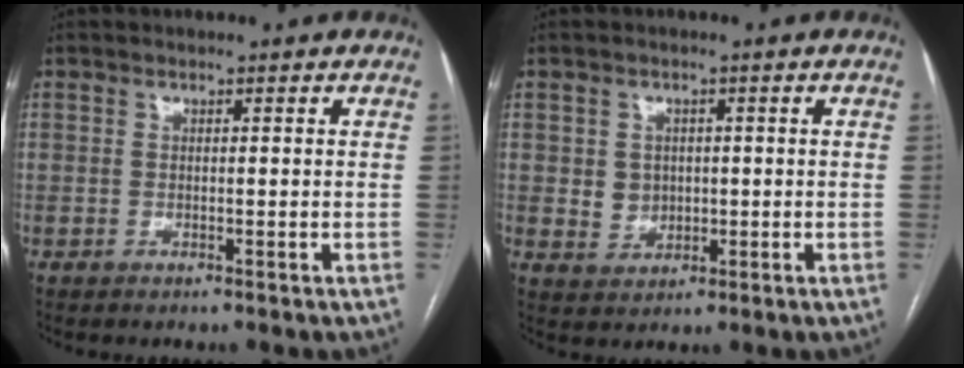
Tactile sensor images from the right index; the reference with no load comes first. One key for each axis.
{"total": 3.9, "fx": 0.4, "fy": 3.6, "fz": 1.4, "tx": -0.020, "ty": 0.007, "tz": 0.017}